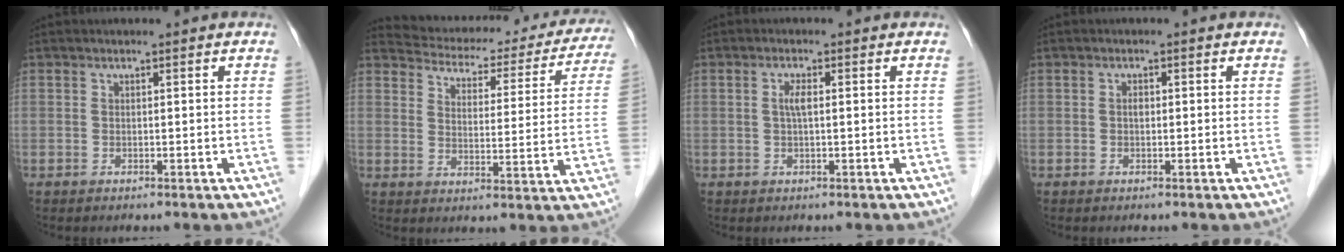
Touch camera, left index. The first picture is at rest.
{"total": 21.9, "force": [20.3, 6.2, 5.5], "torque": [-0.071, -0.026, 0.239]}
{"total": 1.8, "force": [0.2, 0.4, 1.8], "torque": [-0.039, 0.002, 0.005]}
{"total": 0.8, "force": [0.0, 0.5, 0.6], "torque": [-0.012, 0.002, -0.001]}